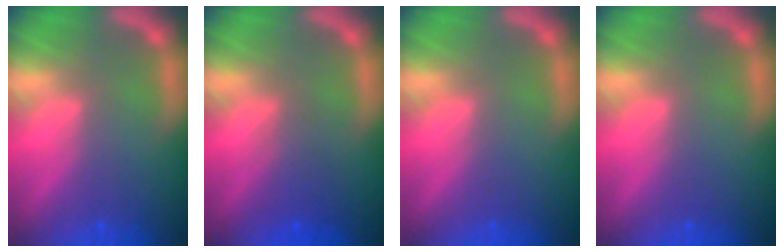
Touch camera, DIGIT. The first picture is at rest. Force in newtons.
{"total": 2.5}
{"total": 0.0}
{"total": 0.0}